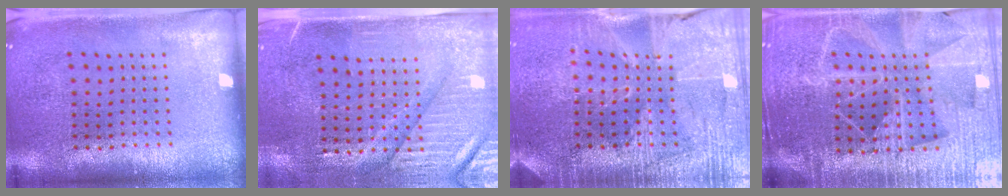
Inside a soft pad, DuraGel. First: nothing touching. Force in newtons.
{"total": 3.3, "press": 2.9, "slide": 1.5}
{"total": 3.5, "press": 3.3, "slide": 1.0}
{"total": 5.3, "press": 4.8, "slide": 2.3}